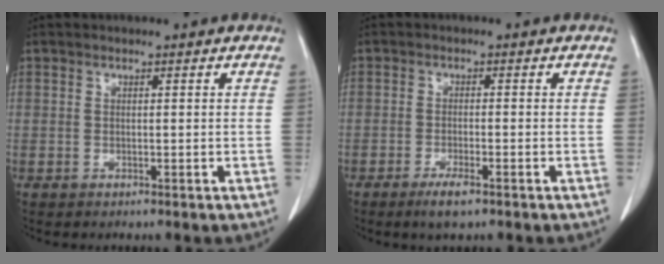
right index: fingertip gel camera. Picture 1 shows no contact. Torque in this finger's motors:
{"motor_torque": [0.31, -0.23, 0.04, 0.03]}